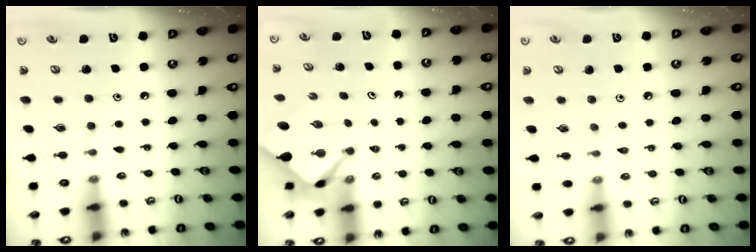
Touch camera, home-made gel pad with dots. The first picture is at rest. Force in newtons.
{"total": 2.8, "press": 2.8, "slide": 0.3}
{"total": 2.2, "press": 2.2, "slide": 0.4}